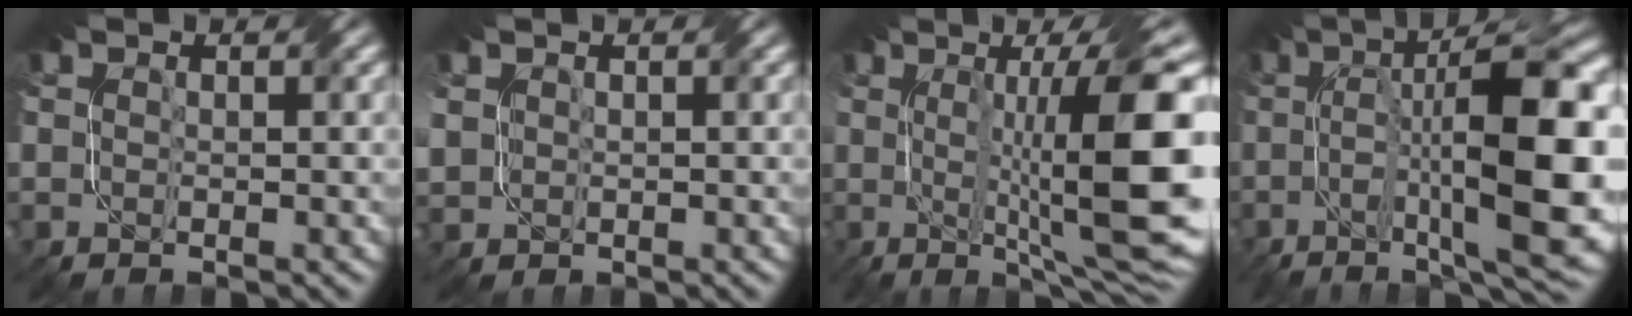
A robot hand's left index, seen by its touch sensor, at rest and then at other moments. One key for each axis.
{"total": 1.9, "fx": 0.6, "fy": 1.7, "fz": 0.7, "tx": -0.023, "ty": -0.002, "tz": 0.013}
{"total": 13.9, "fx": 0.8, "fy": 3.0, "fz": 13.5, "tx": -0.182, "ty": 0.003, "tz": 0.017}
{"total": 14.9, "fx": -0.8, "fy": 4.1, "fz": 14.3, "tx": -0.218, "ty": 0.017, "tz": -0.008}